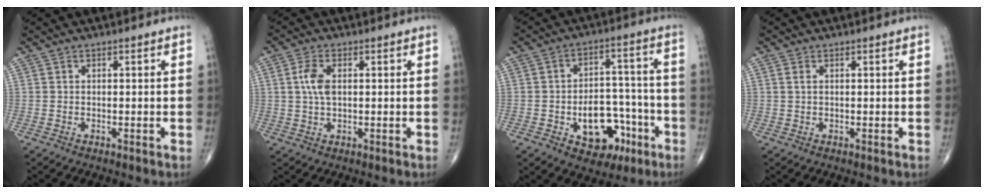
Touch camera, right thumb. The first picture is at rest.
{"total": 4.7, "force": [0.8, 2.4, 3.9], "torque": [-0.087, 0.003, 0.014]}
{"total": 13.0, "force": [-5.2, 8.6, 8.3], "torque": [-0.074, 0.050, -0.066]}
{"total": 1.2, "force": [0.4, 0.6, 0.9], "torque": [-0.025, 0.006, 0.011]}